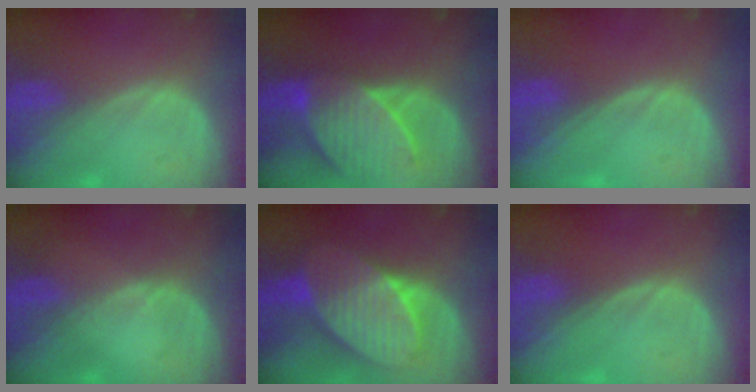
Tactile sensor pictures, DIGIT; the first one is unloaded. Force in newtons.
{"total": 9.5, "press": 8.8, "slide": 3.8}
{"total": 0.0}
{"total": 0.7, "press": 0.5, "slide": 0.5}
{"total": 10.6, "press": 10.6, "slide": 0.7}
{"total": 0.0}